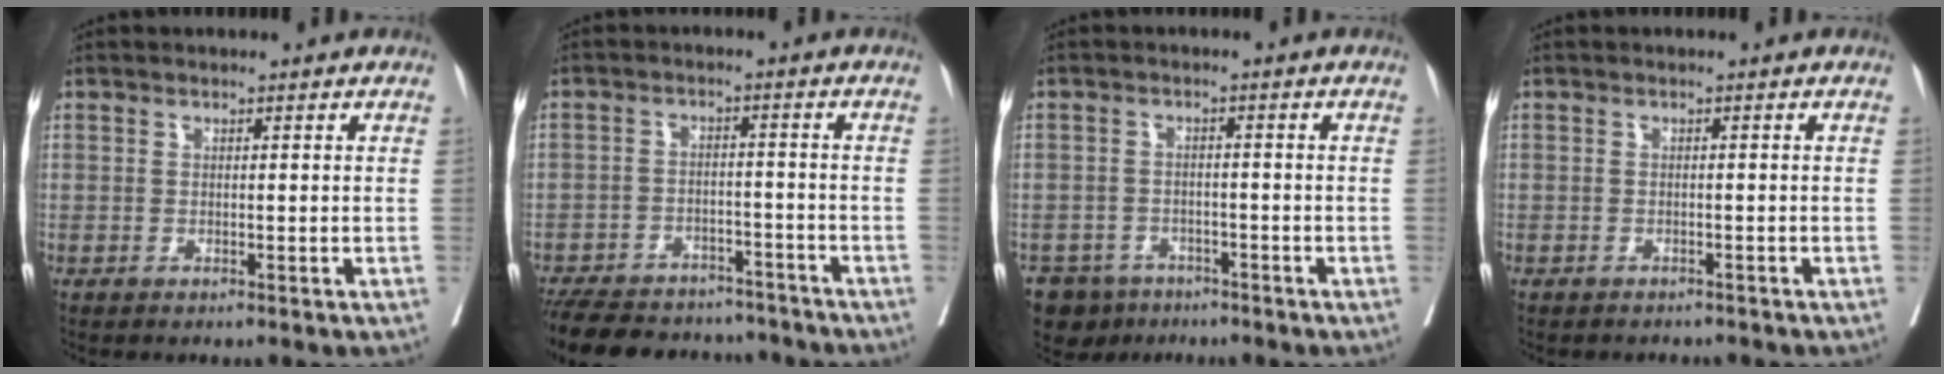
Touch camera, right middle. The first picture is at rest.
{"total": 18.1, "force": [-15.7, 6.8, 5.9], "torque": [-0.146, -0.003, -0.218]}
{"total": 7.0, "force": [-5.4, 4.3, 1.1], "torque": [-0.015, -0.001, -0.085]}
{"total": 3.1, "force": [-2.9, 0.9, 0.7], "torque": [-0.014, -0.001, -0.036]}